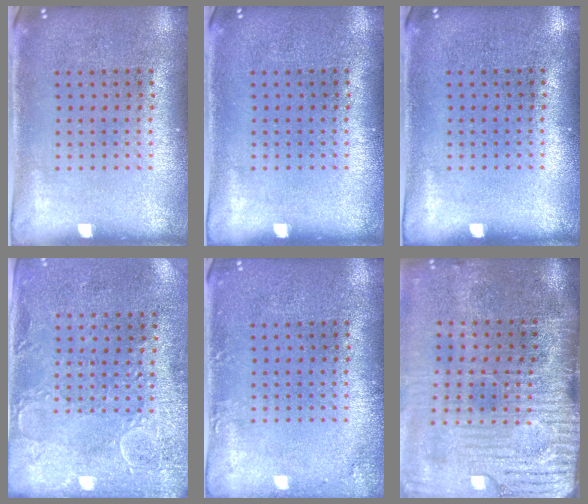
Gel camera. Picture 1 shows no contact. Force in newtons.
{"total": 0.0}
{"total": 0.0}
{"total": 2.9, "press": 2.4, "slide": 1.7}
{"total": 1.3, "press": 1.3, "slide": 0.0}
{"total": 4.8, "press": 3.9, "slide": 2.8}